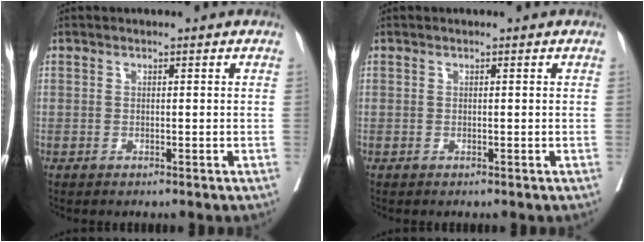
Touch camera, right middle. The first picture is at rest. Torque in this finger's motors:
{"motor_torque": [0.00, 0.00, 0.00, -0.01]}